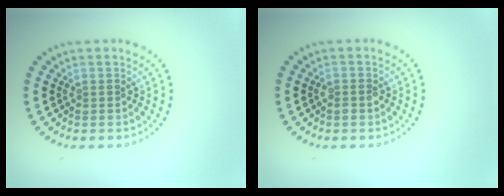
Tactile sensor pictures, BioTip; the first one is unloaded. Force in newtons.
{"total": 1.0, "press": 1.0, "slide": 0.2}